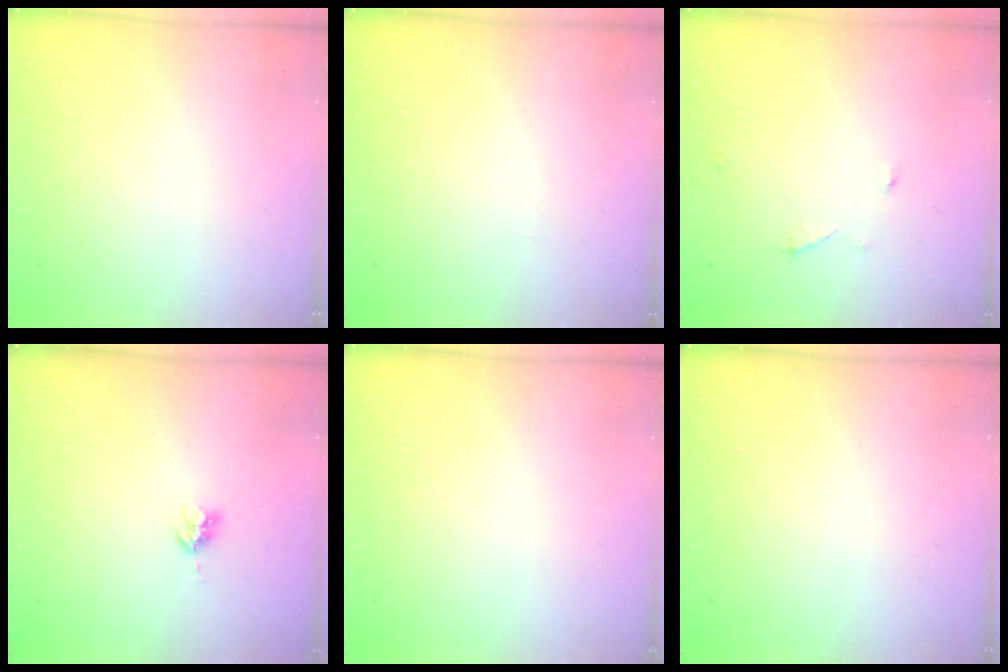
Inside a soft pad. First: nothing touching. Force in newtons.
{"total": 1.2, "press": 1.2, "slide": 0.3}
{"total": 4.4, "press": 4.3, "slide": 0.4}
{"total": 4.0, "press": 4.0, "slide": 0.1}
{"total": 0.0}
{"total": 0.0}